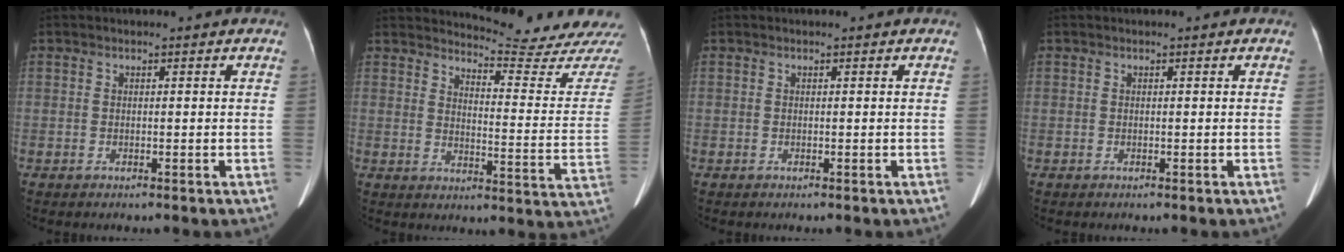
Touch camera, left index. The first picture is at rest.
{"total": 16.5, "force": [16.2, -2.0, 2.4], "torque": [-0.037, -0.134, 0.186]}
{"total": 0.0}
{"total": 0.0}